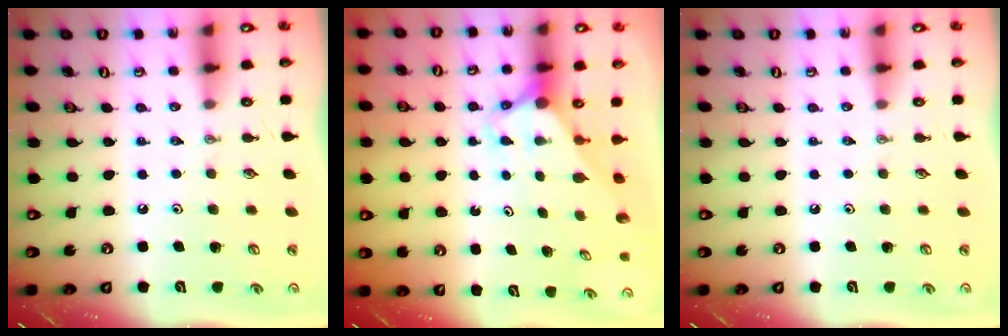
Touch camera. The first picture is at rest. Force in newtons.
{"total": 2.6, "press": 2.6, "slide": 0.1}
{"total": 0.0}